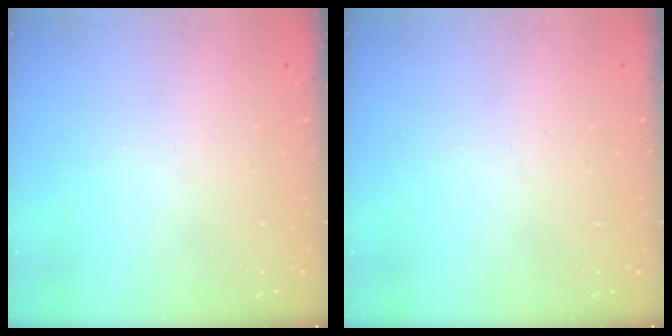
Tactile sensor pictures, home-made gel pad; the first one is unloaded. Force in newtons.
{"total": 0.0}